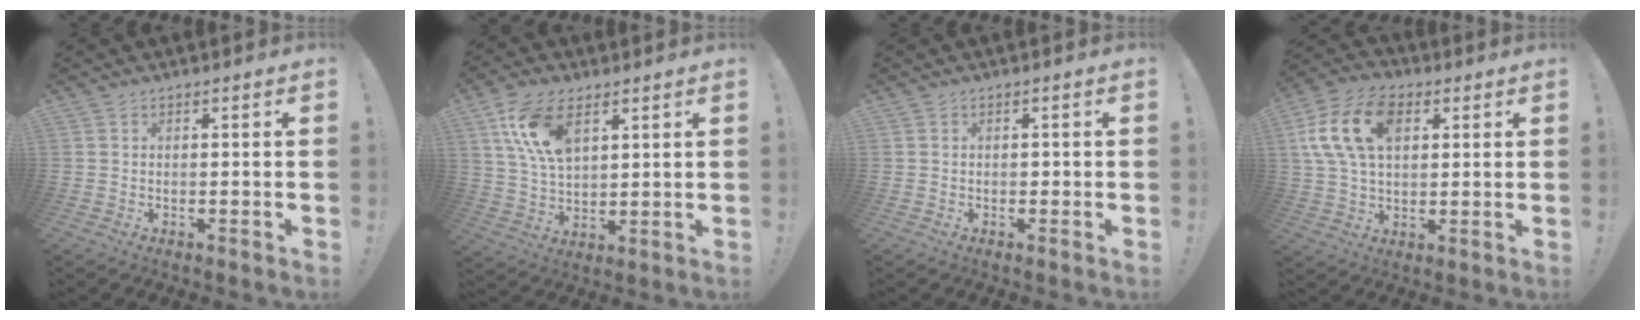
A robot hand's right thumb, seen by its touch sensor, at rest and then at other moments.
{"total": 13.3, "force": [6.4, 7.2, 9.2], "torque": [-0.190, -0.011, 0.122]}
{"total": 0.7, "force": [-0.3, 0.7, 0.0], "torque": [-0.008, 0.006, -0.004]}
{"total": 17.0, "force": [5.2, 10.9, 11.9], "torque": [-0.231, 0.000, 0.096]}